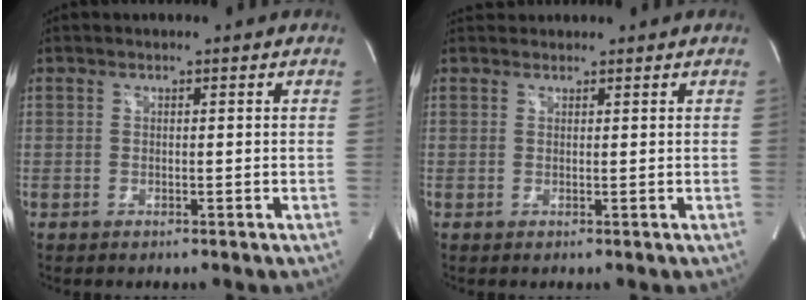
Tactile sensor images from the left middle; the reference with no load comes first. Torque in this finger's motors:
{"motor_torque": [0.20, -0.11, -0.11, 0.00]}